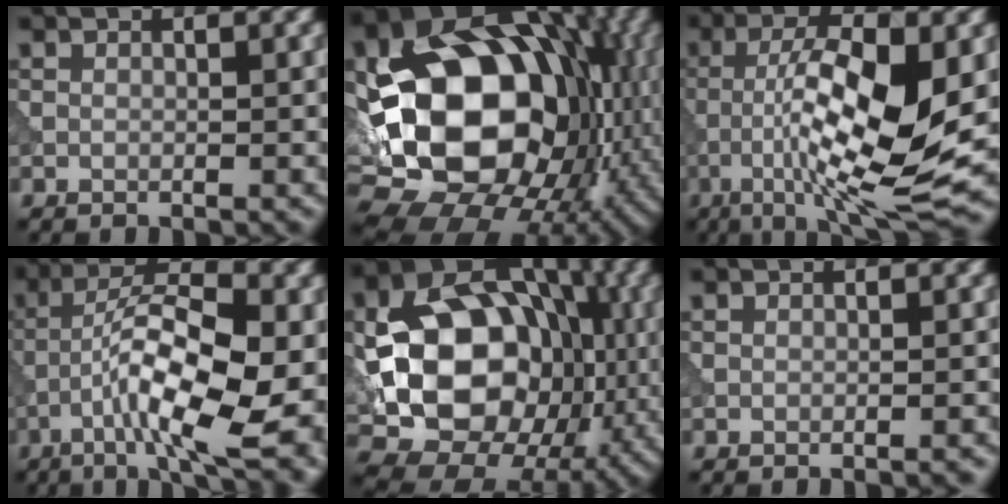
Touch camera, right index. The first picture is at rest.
{"total": 17.3, "force": [-1.1, 12.5, 12.0], "torque": [-0.209, -0.003, -0.023]}
{"total": 12.2, "force": [-1.9, 3.2, 11.6], "torque": [-0.196, 0.002, -0.038]}
{"total": 13.1, "force": [-4.9, 3.9, 11.5], "torque": [-0.191, 0.009, -0.082]}
{"total": 15.1, "force": [-1.3, 10.9, 10.3], "torque": [-0.147, -0.007, -0.017]}
{"total": 0.5, "force": [-0.4, -0.2, 0.3], "torque": [-0.001, -0.005, -0.007]}